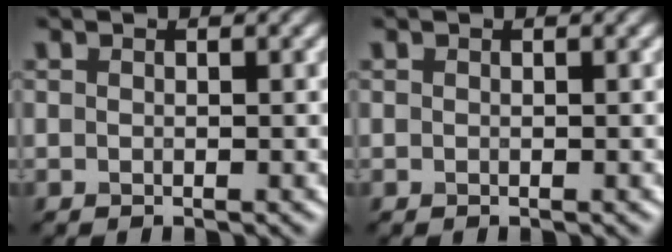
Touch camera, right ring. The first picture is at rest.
{"total": 0.0}